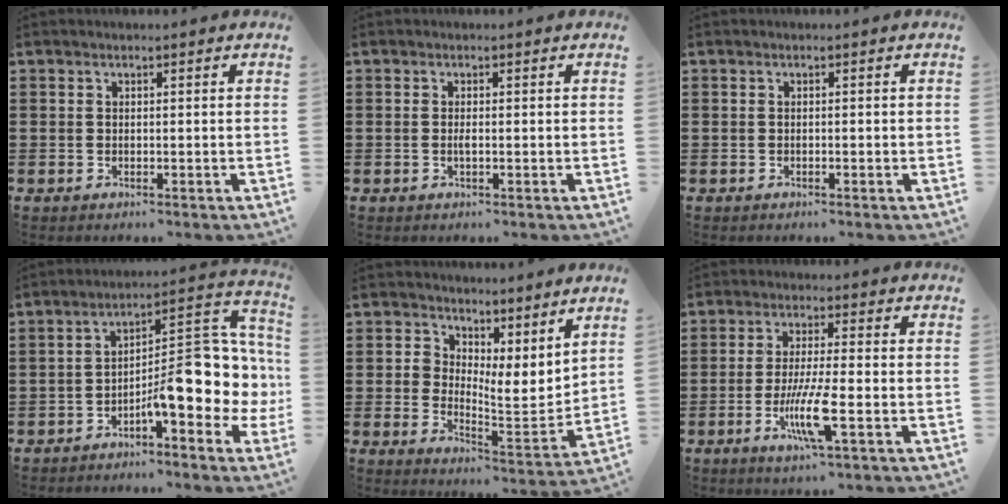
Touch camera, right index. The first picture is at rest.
{"total": 1.0, "force": [-0.3, 0.0, 0.9], "torque": [-0.019, -0.007, -0.005]}
{"total": 0.0}
{"total": 11.3, "force": [-2.6, 3.9, 10.3], "torque": [-0.141, -0.029, -0.059]}
{"total": 5.6, "force": [4.2, 3.2, 1.8], "torque": [-0.040, -0.025, 0.074]}
{"total": 8.0, "force": [-2.7, 0.9, 7.4], "torque": [-0.148, -0.019, -0.052]}